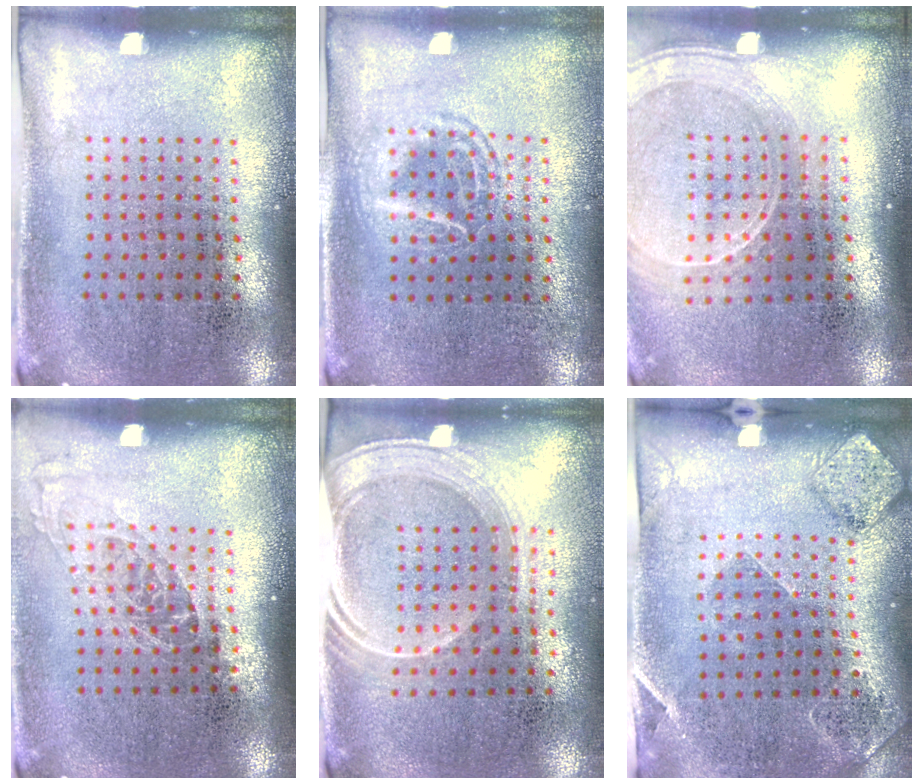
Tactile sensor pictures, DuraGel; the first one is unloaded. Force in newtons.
{"total": 1.1, "press": 1.1, "slide": 0.2}
{"total": 1.6, "press": 1.4, "slide": 0.8}
{"total": 1.2, "press": 1.0, "slide": 0.7}
{"total": 1.6, "press": 1.4, "slide": 0.8}
{"total": 1.6, "press": 1.5, "slide": 0.3}